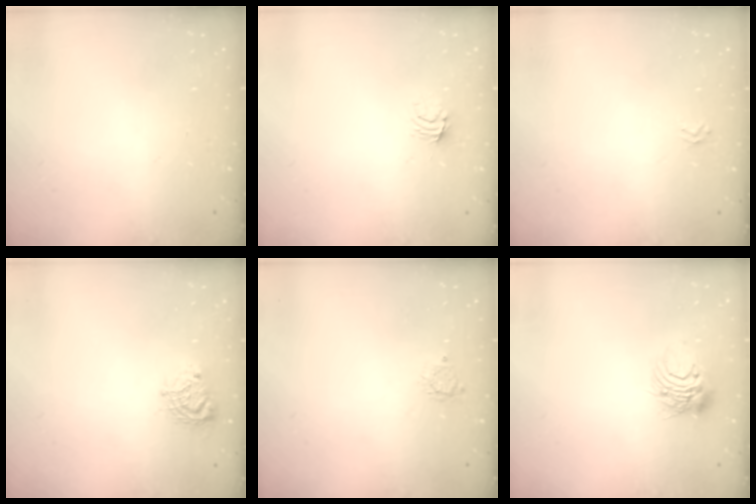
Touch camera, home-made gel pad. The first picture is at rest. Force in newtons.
{"total": 4.6, "press": 4.6, "slide": 0.5}
{"total": 1.6, "press": 1.6, "slide": 0.2}
{"total": 8.6, "press": 8.6, "slide": 0.6}
{"total": 3.0, "press": 3.0, "slide": 0.3}
{"total": 8.2, "press": 8.2, "slide": 0.3}